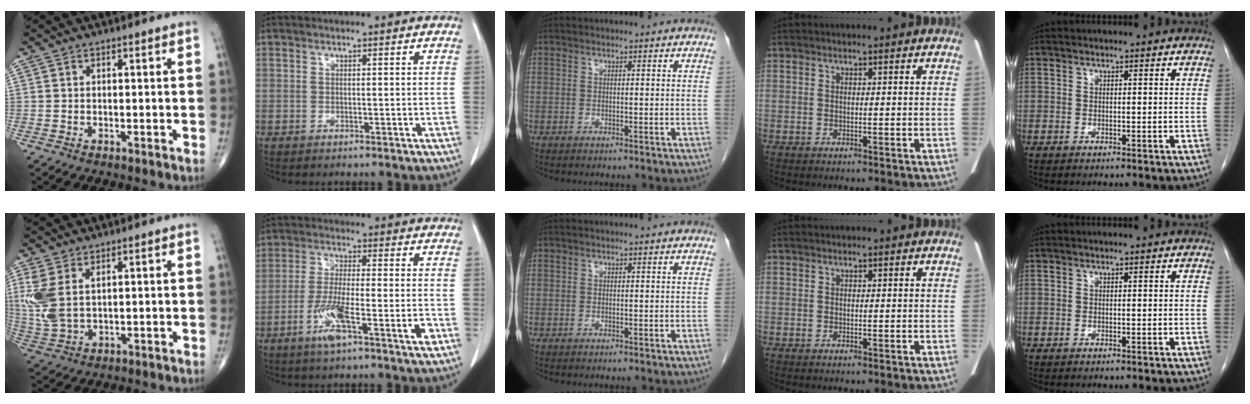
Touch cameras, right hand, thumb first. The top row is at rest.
{"thumb": {"total": 8.3, "force": [2.6, 4.7, 6.4], "torque": [-0.163, -0.002, 0.065]}, "index": {"total": 9.4, "force": [-4.5, 0.4, 8.2], "torque": [-0.153, -0.005, -0.080]}}